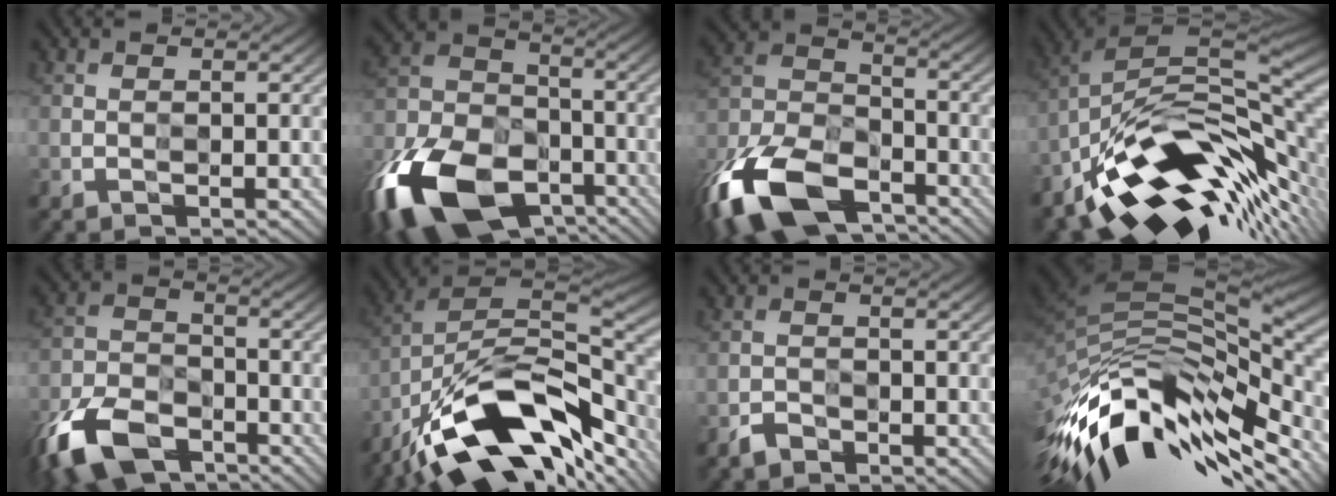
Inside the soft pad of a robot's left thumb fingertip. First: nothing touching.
{"total": 17.2, "force": [-10.7, 10.0, 9.0], "torque": [-0.222, -0.037, -0.207]}
{"total": 14.5, "force": [-9.9, 7.2, 7.8], "torque": [-0.188, -0.030, -0.206]}
{"total": 14.4, "force": [-6.3, 5.7, 11.6], "torque": [-0.199, 0.015, -0.137]}
{"total": 9.7, "force": [-7.1, 4.9, 4.4], "torque": [-0.108, -0.014, -0.151]}
{"total": 16.7, "force": [-11.3, 6.1, 10.6], "torque": [-0.215, -0.001, -0.205]}
{"total": 1.8, "force": [-1.6, 0.5, -0.6], "torque": [0.015, 0.000, -0.032]}
{"total": 15.0, "force": [-9.6, 6.3, 9.7], "torque": [-0.208, -0.009, -0.175]}